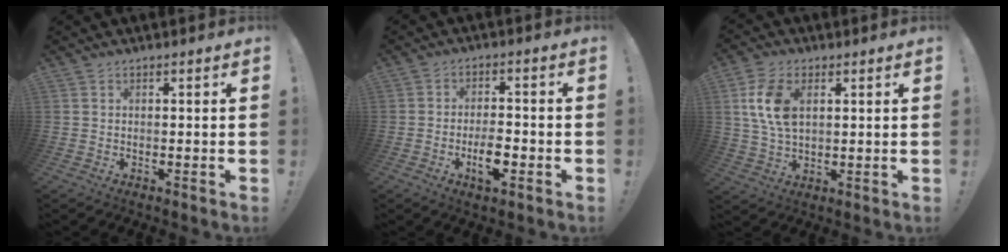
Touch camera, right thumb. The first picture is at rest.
{"total": 6.7, "force": [-2.8, 3.3, 5.1], "torque": [-0.081, 0.011, -0.048]}
{"total": 11.1, "force": [3.3, 6.8, 8.1], "torque": [-0.158, 0.001, 0.061]}